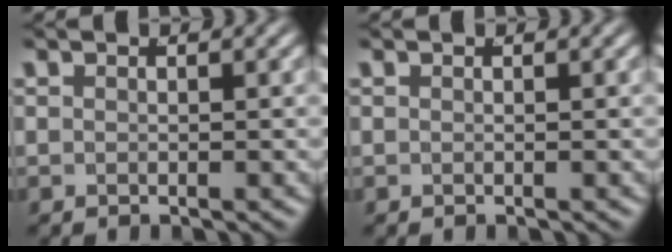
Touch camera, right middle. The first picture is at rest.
{"total": 0.0}